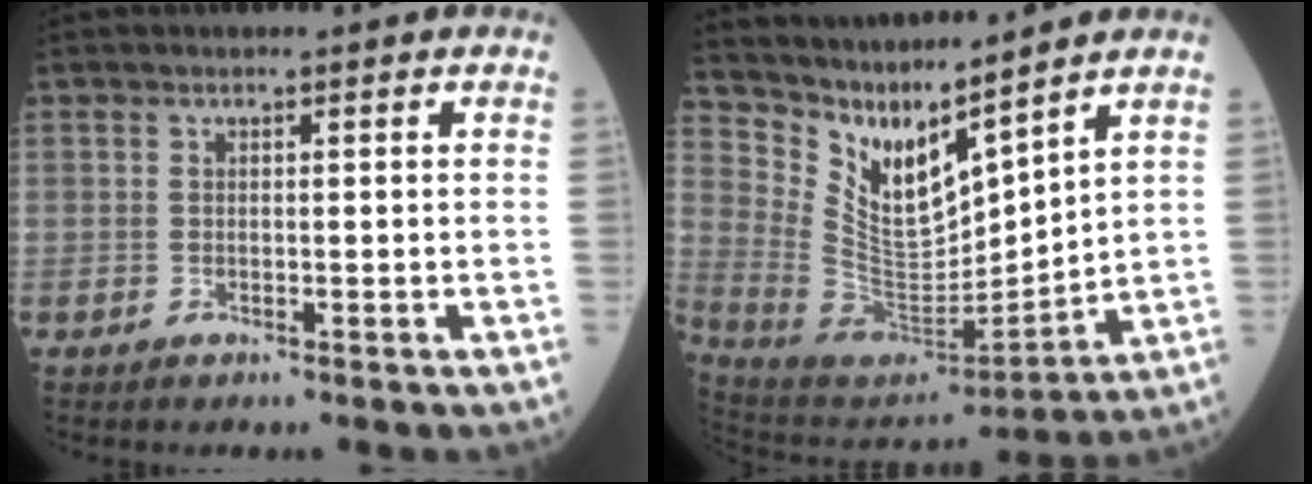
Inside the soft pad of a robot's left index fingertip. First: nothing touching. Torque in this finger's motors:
{"motor_torque": [1.06, -1.08, 0.22, 0.05]}